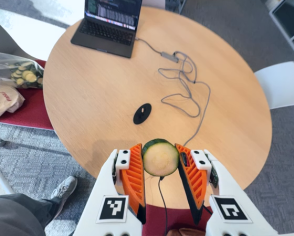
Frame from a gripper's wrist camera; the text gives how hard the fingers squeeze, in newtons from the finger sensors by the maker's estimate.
{"total": 11.6, "left": 11.3, "right": 11.8}